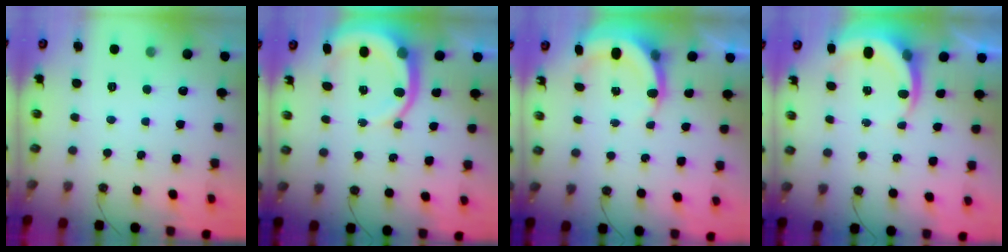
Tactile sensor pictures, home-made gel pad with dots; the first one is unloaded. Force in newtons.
{"total": 10.4, "press": 10.3, "slide": 1.2}
{"total": 6.0, "press": 5.8, "slide": 1.7}
{"total": 6.8, "press": 6.8, "slide": 0.6}